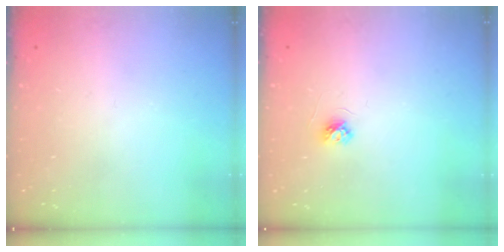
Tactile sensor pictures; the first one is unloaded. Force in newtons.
{"total": 3.8, "press": 3.7, "slide": 0.5}